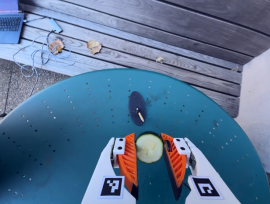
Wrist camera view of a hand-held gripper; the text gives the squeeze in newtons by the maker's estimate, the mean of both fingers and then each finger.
{"total": 11.6, "left": 11.6, "right": 11.7}